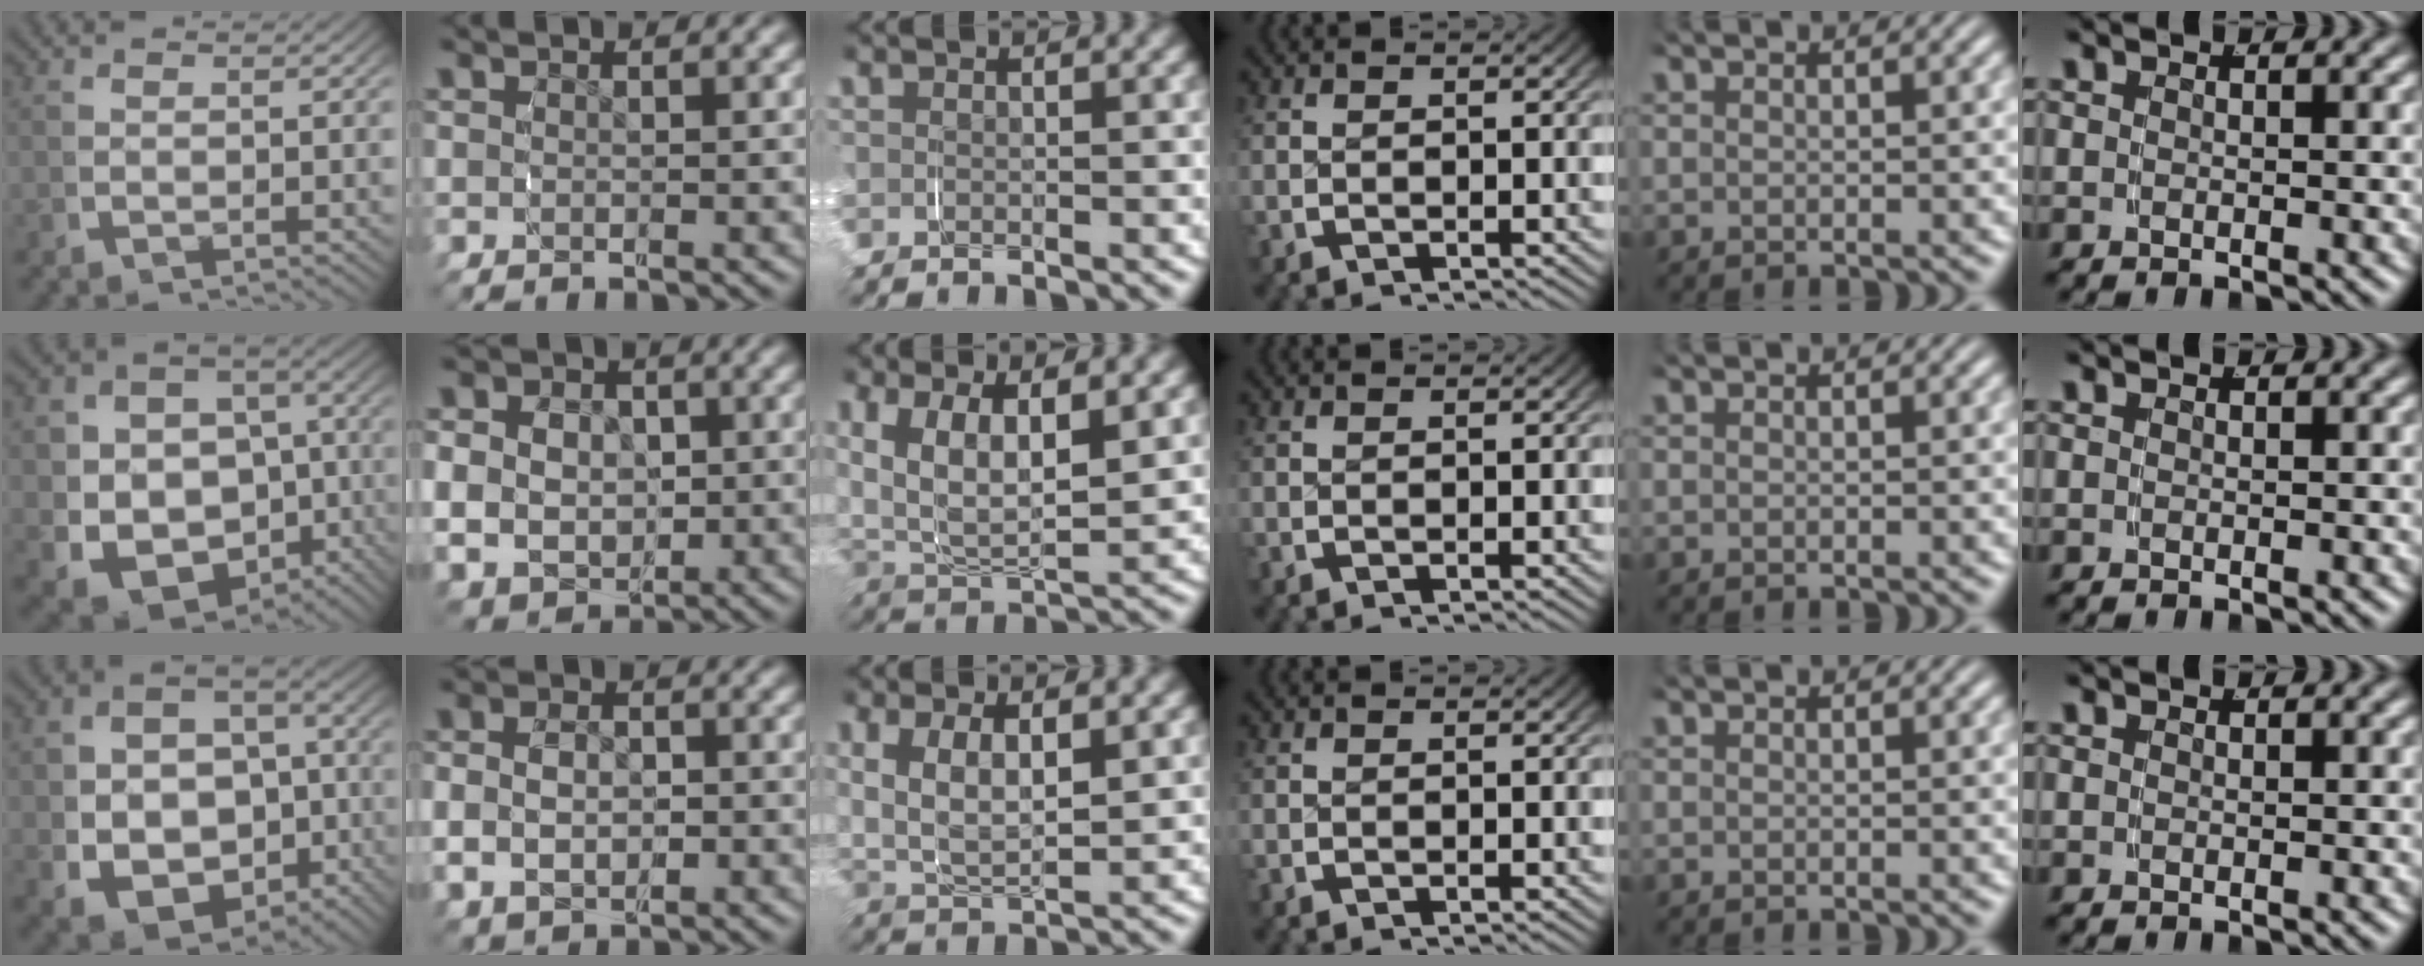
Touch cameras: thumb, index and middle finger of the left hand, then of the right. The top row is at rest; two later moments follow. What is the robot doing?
{"motion": "grasp_and_lifting", "object": "scarf"}